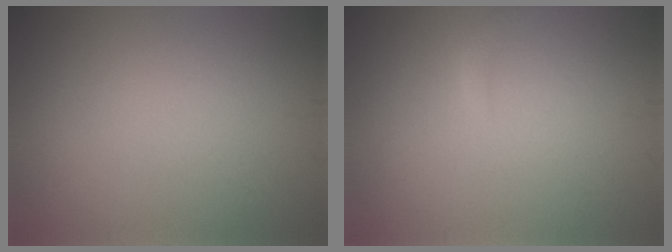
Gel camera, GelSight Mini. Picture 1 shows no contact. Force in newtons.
{"total": 0.9, "press": 0.8, "slide": 0.1}